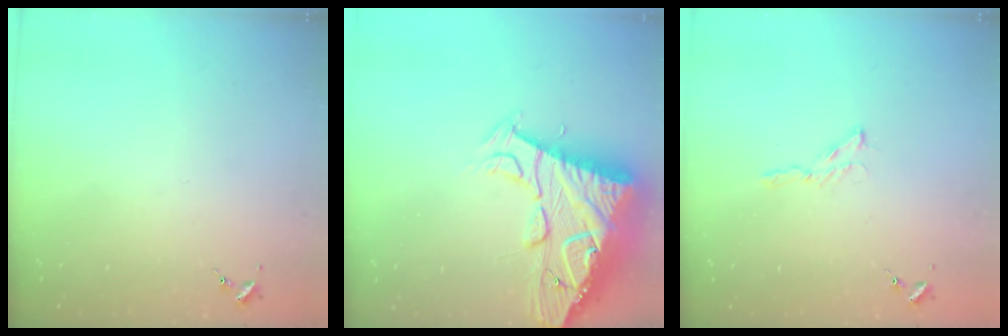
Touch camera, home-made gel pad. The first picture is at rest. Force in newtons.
{"total": 21.9, "press": 21.8, "slide": 2.3}
{"total": 3.6, "press": 3.6, "slide": 0.5}